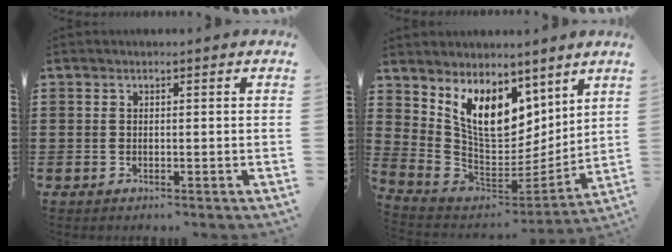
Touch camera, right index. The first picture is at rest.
{"total": 10.8, "force": [6.1, 6.5, 6.1], "torque": [-0.134, -0.035, 0.123]}